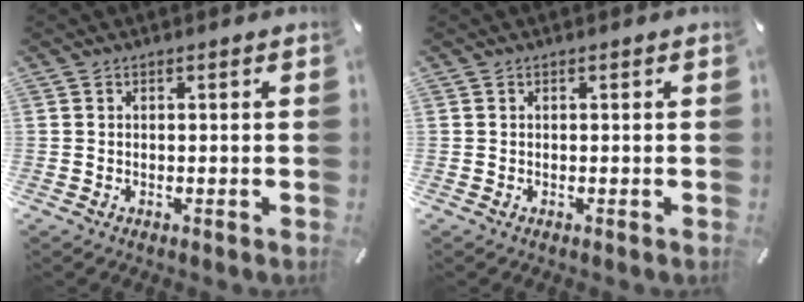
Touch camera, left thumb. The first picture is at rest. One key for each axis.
{"total": 0.0}